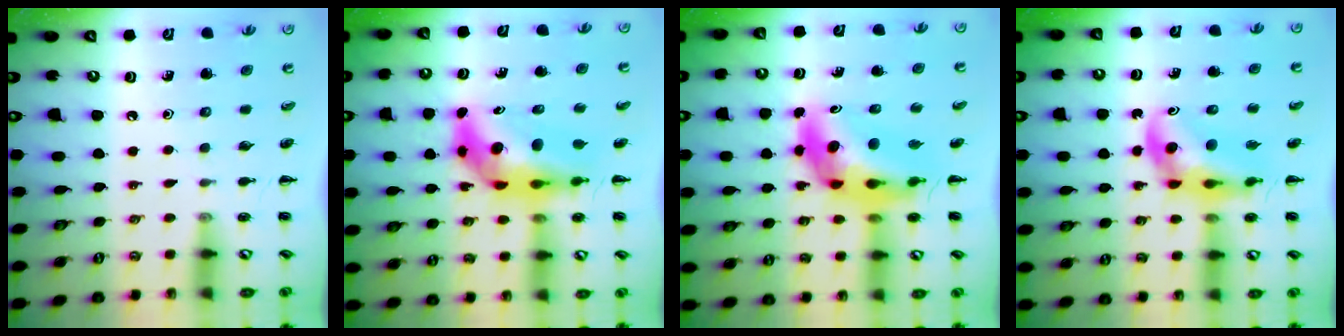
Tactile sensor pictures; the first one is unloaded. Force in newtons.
{"total": 9.1, "press": 8.5, "slide": 3.3}
{"total": 11.8, "press": 11.2, "slide": 3.7}
{"total": 8.5, "press": 8.1, "slide": 2.6}